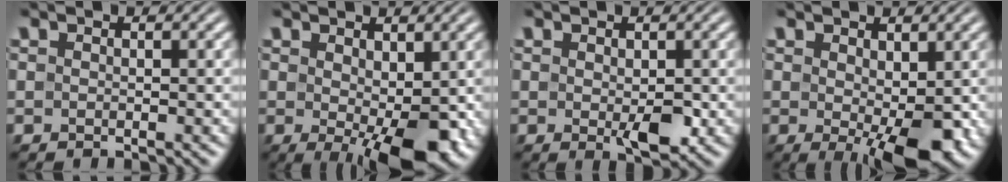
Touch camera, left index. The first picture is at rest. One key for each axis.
{"total": 7.2, "fx": -0.7, "fy": 3.2, "fz": 6.5, "tx": -0.105, "ty": -0.014, "tz": -0.002}
{"total": 2.7, "fx": -0.3, "fy": 1.2, "fz": 2.3, "tx": -0.038, "ty": -0.008, "tz": 0.001}
{"total": 6.4, "fx": -0.5, "fy": 2.6, "fz": 5.8, "tx": -0.096, "ty": -0.013, "tz": -0.001}